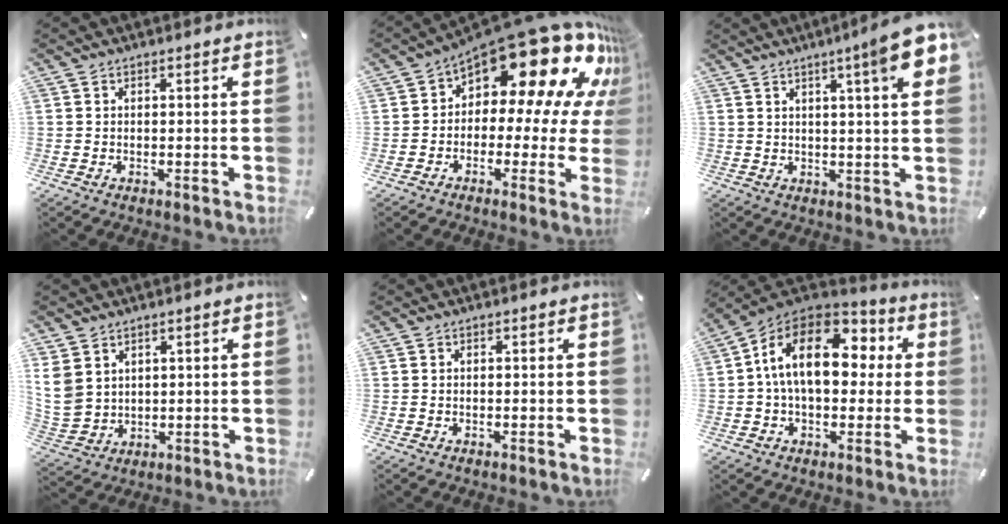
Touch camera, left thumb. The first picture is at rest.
{"total": 22.0, "force": [11.9, 10.2, 15.4], "torque": [-0.239, -0.093, 0.201]}
{"total": 11.1, "force": [5.2, 0.7, 9.8], "torque": [-0.150, -0.024, 0.079]}
{"total": 7.8, "force": [3.2, 6.6, 2.7], "torque": [-0.099, -0.012, 0.061]}
{"total": 0.0}
{"total": 17.0, "force": [2.8, 10.7, 13.0], "torque": [-0.239, 0.005, 0.041]}